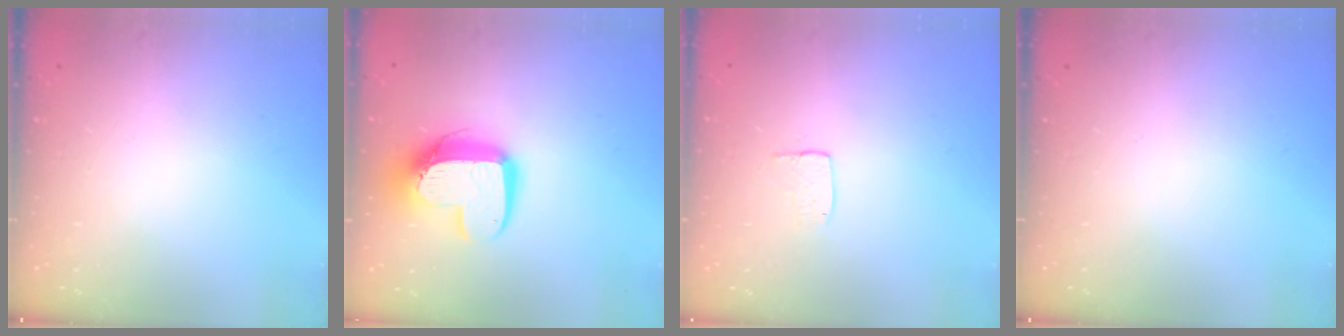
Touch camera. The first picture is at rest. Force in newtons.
{"total": 13.7, "press": 13.7, "slide": 1.2}
{"total": 3.8, "press": 3.8, "slide": 0.2}
{"total": 0.0}